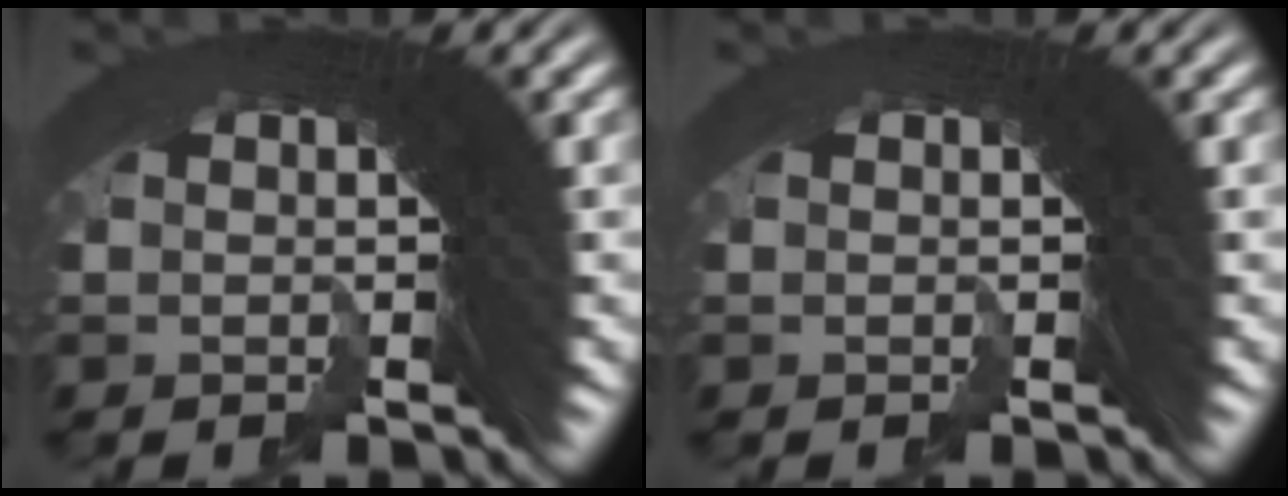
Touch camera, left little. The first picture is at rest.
{"total": 0.0}